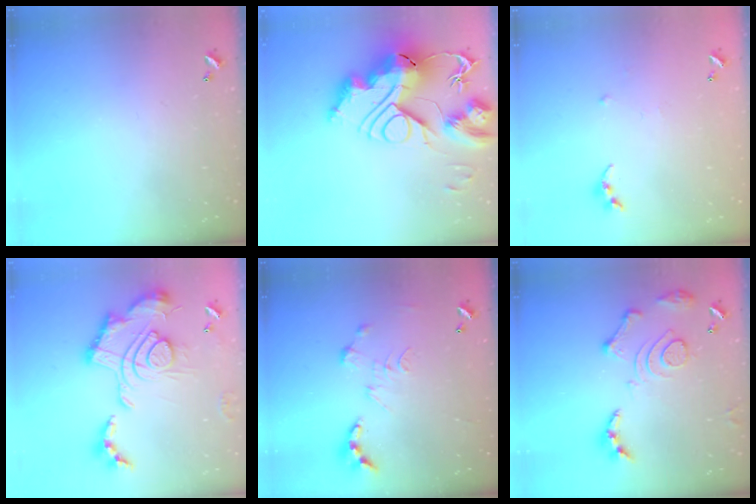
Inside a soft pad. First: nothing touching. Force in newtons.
{"total": 0.7, "press": 0.7, "slide": 0.0}
{"total": 5.4, "press": 5.4, "slide": 0.6}
{"total": 2.5, "press": 1.9, "slide": 1.7}
{"total": 0.0}
{"total": 14.6, "press": 14.5, "slide": 1.6}